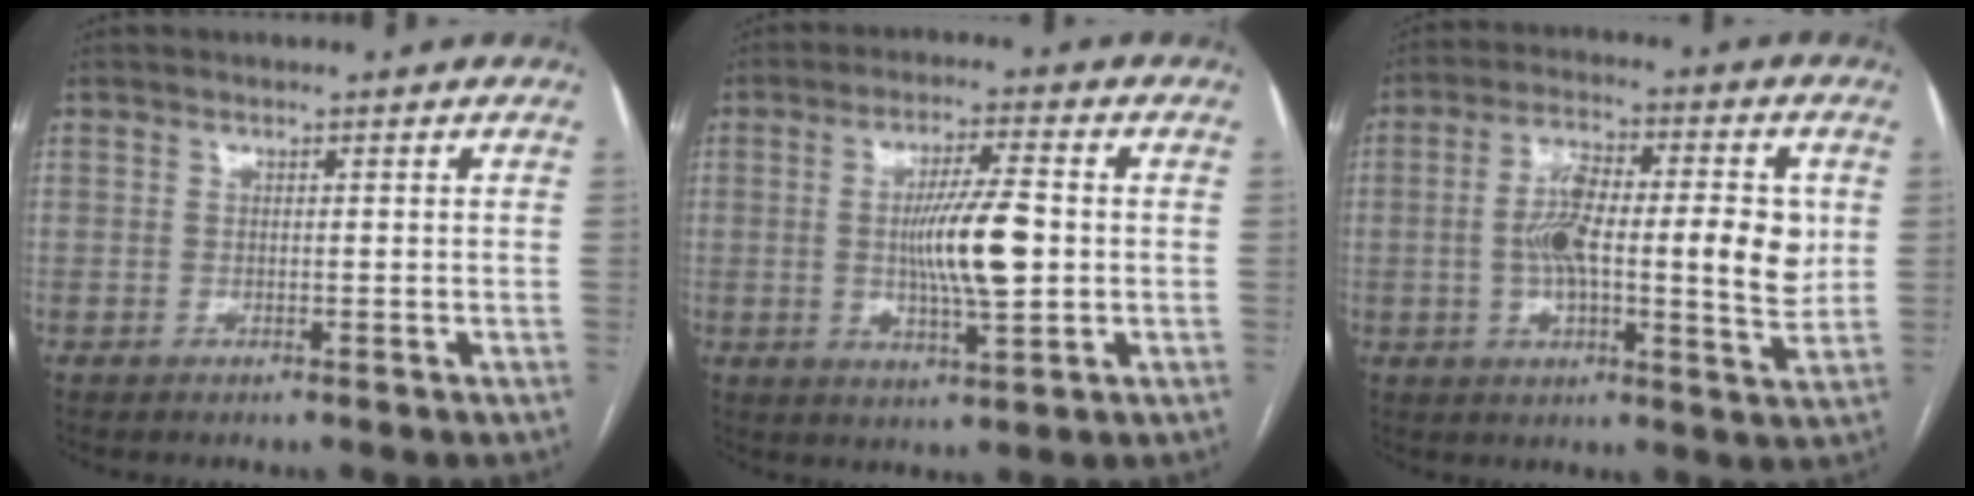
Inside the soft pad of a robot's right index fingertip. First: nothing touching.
{"total": 9.5, "force": [-0.2, 1.4, 9.4], "torque": [-0.169, -0.001, -0.004]}
{"total": 13.5, "force": [0.7, 2.9, 13.1], "torque": [-0.216, 0.012, 0.008]}